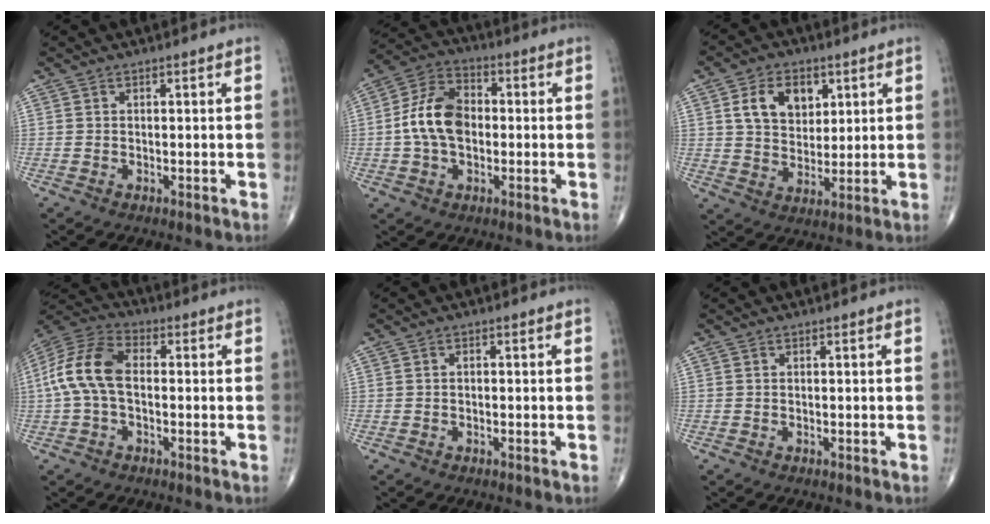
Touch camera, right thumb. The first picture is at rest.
{"total": 11.3, "force": [-0.4, 7.5, 8.4], "torque": [-0.149, 0.027, -0.017]}
{"total": 10.0, "force": [3.7, 6.9, 6.1], "torque": [-0.074, -0.014, 0.069]}
{"total": 11.9, "force": [-0.2, 7.0, 9.6], "torque": [-0.205, 0.033, -0.011]}
{"total": 0.6, "force": [-0.1, 0.4, 0.4], "torque": [-0.008, 0.002, -0.004]}
{"total": 0.0}